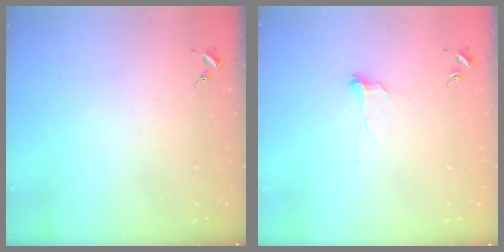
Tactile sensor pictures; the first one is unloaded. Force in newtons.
{"total": 5.5, "press": 5.5, "slide": 0.5}